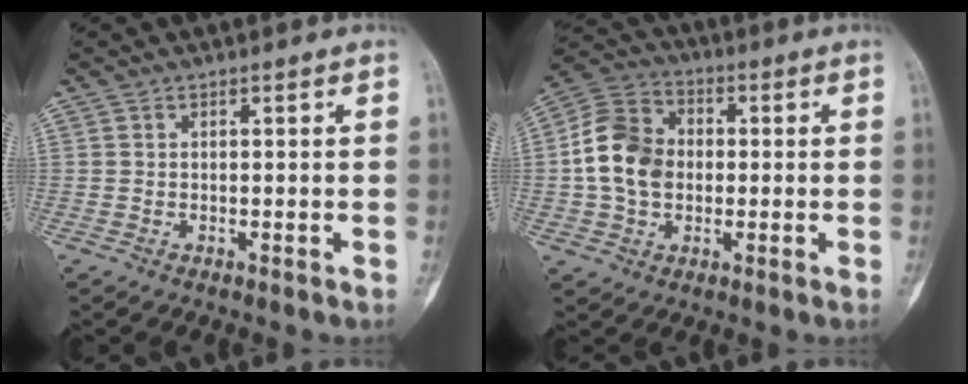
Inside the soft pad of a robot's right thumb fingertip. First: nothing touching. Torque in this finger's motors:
{"motor_torque": [0.77, 0.67, 0.58, -0.84, 0.22]}